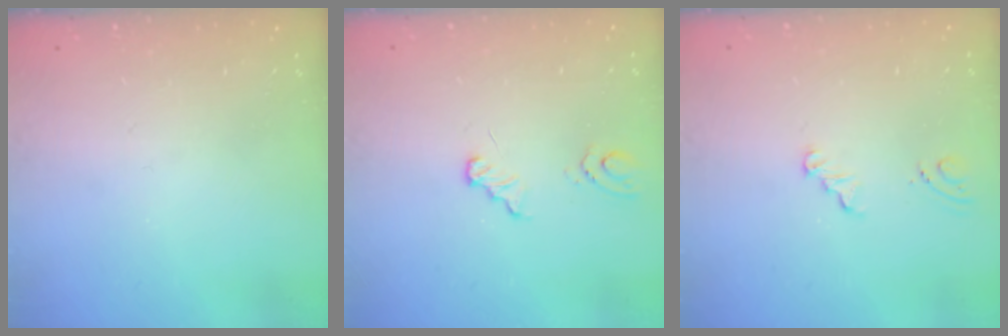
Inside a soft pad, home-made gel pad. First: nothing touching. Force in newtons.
{"total": 4.1, "press": 4.1, "slide": 0.3}
{"total": 4.1, "press": 1.0, "slide": 4.0}